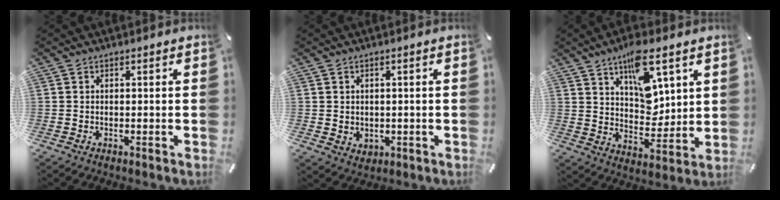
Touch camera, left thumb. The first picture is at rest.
{"total": 2.8, "force": [0.8, 2.7, 0.1], "torque": [0.001, 0.001, 0.015]}
{"total": 13.2, "force": [7.2, 7.0, 8.6], "torque": [-0.121, -0.037, 0.125]}